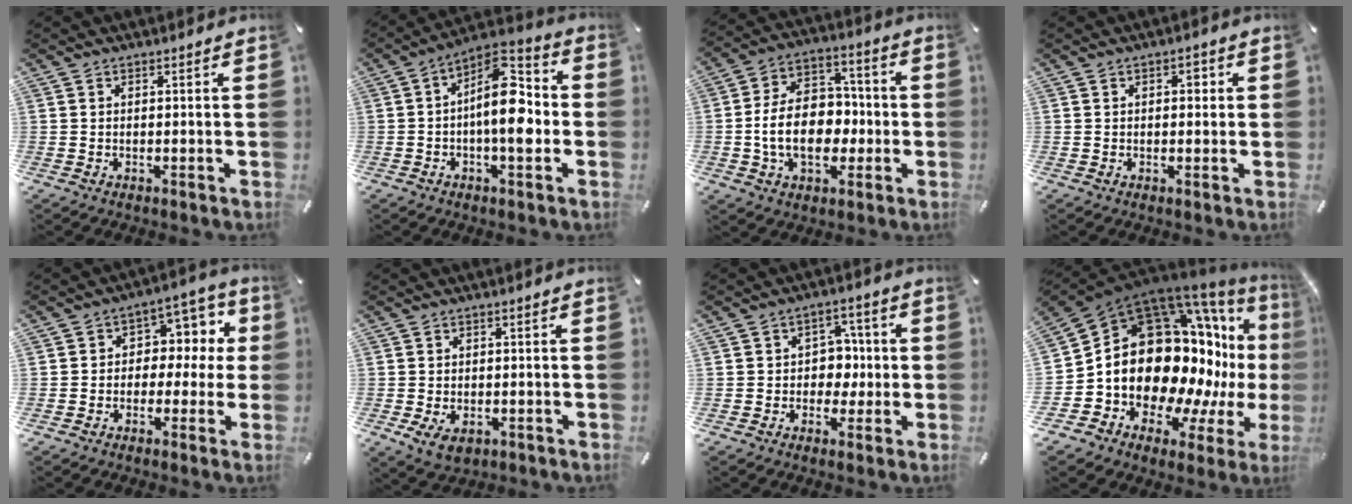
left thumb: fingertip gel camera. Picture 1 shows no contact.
{"total": 14.0, "force": [-1.2, 6.7, 12.2], "torque": [-0.192, -0.003, -0.021]}
{"total": 14.2, "force": [-2.6, 10.4, 9.3], "torque": [-0.177, 0.014, -0.047]}
{"total": 2.2, "force": [0.2, 1.6, 1.6], "torque": [-0.016, 0.002, -0.003]}
{"total": 8.6, "force": [0.5, 7.2, 4.8], "torque": [-0.058, -0.005, 0.006]}
{"total": 4.0, "force": [-1.7, 2.7, 2.4], "torque": [-0.053, 0.004, -0.032]}
{"total": 6.8, "force": [-0.7, 6.3, 2.6], "torque": [-0.028, 0.011, -0.015]}
{"total": 22.3, "force": [1.8, 16.6, 14.8], "torque": [-0.194, -0.102, 0.079]}